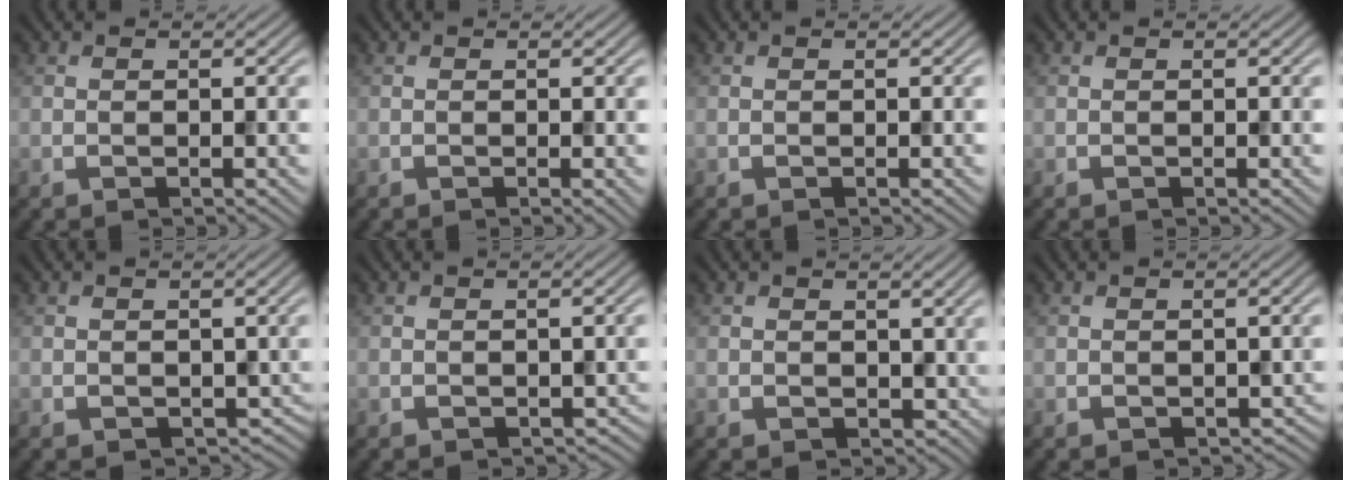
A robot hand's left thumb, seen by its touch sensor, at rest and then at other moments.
{"total": 0.5, "force": [0.0, 0.1, 0.5], "torque": [-0.006, -0.004, -0.003]}
{"total": 0.0}
{"total": 0.0}
{"total": 2.5, "force": [-0.1, 2.1, 1.3], "torque": [-0.028, -0.018, 0.002]}
{"total": 1.3, "force": [-0.5, 1.1, 0.5], "torque": [-0.014, -0.012, -0.006]}
{"total": 2.5, "force": [0.6, 2.1, 1.3], "torque": [-0.032, -0.009, 0.010]}
{"total": 1.4, "force": [-0.4, 1.2, 0.6], "torque": [-0.016, -0.011, -0.004]}